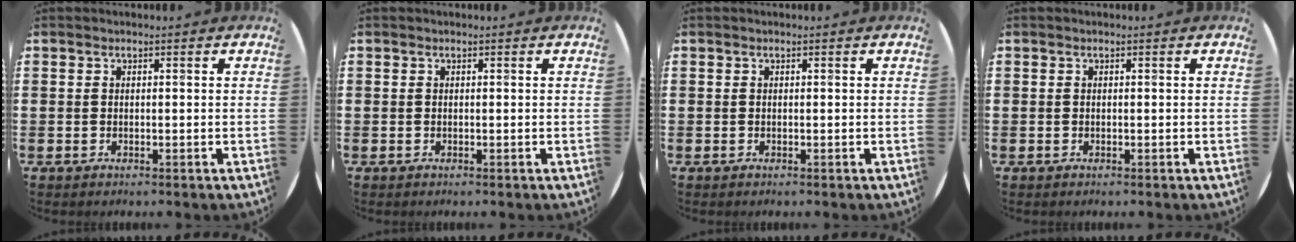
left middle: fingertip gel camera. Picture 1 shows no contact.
{"total": 0.0}
{"total": 0.0}
{"total": 0.0}